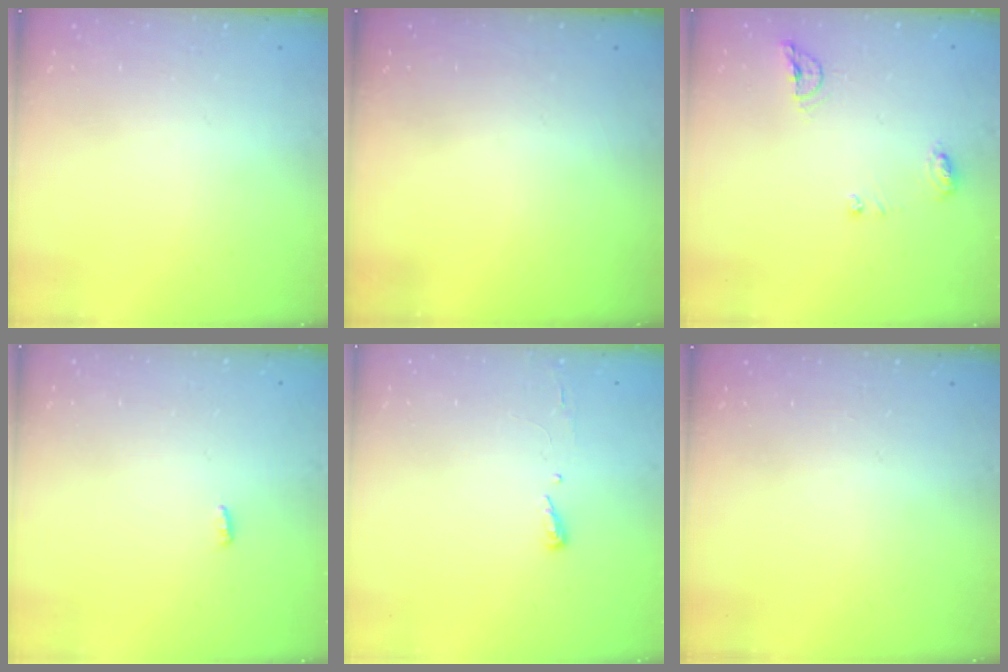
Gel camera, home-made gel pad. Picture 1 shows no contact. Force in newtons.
{"total": 0.0}
{"total": 7.4, "press": 7.4, "slide": 0.5}
{"total": 3.0, "press": 2.9, "slide": 0.8}
{"total": 2.9, "press": 2.9, "slide": 0.4}
{"total": 0.0}